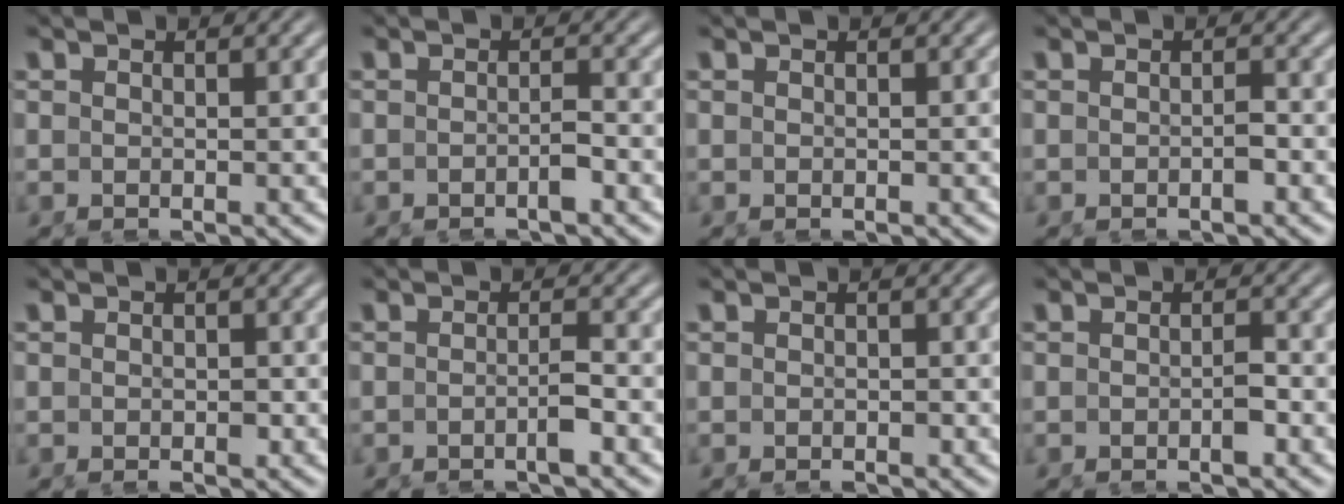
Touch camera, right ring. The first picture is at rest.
{"total": 1.2, "force": [-1.0, -0.3, 0.7], "torque": [-0.003, 0.002, -0.017]}
{"total": 0.0}
{"total": 0.7, "force": [-0.5, -0.1, 0.5], "torque": [-0.004, 0.000, -0.008]}
{"total": 0.8, "force": [-0.4, 0.4, 0.6], "torque": [-0.010, -0.008, -0.003]}
{"total": 1.6, "force": [-0.9, -0.4, 1.2], "torque": [-0.013, 0.003, -0.020]}
{"total": 0.6, "force": [-0.6, 0.1, 0.3], "torque": [-0.006, -0.006, -0.006]}
{"total": 1.0, "force": [-0.6, -0.1, 0.8], "torque": [-0.008, 0.001, -0.012]}